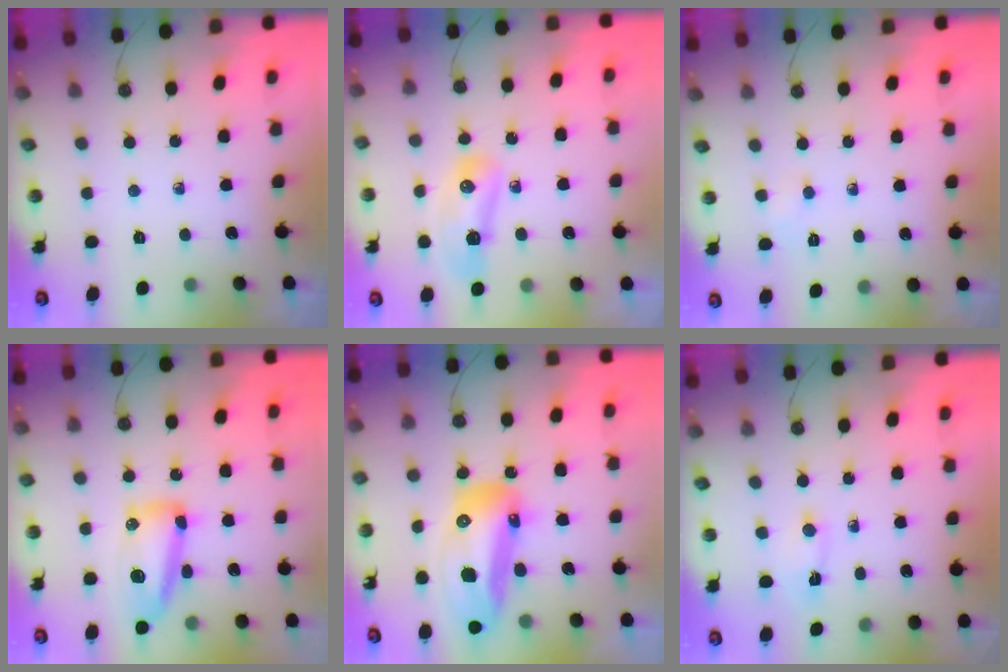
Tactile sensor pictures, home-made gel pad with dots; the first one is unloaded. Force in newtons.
{"total": 9.0, "press": 8.9, "slide": 1.4}
{"total": 14.4, "press": 3.2, "slide": 14.0}
{"total": 12.5, "press": 12.4, "slide": 1.3}
{"total": 22.8, "press": 22.6, "slide": 2.9}
{"total": 1.1, "press": 1.0, "slide": 0.6}